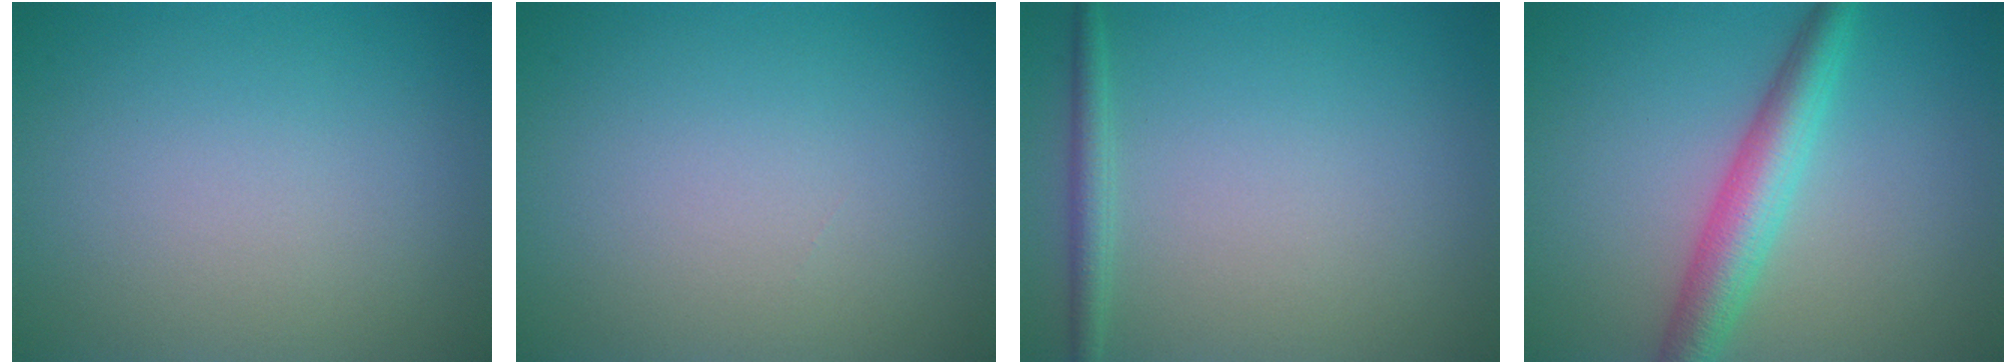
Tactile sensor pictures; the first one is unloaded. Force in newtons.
{"total": 0.0}
{"total": 1.6, "press": 1.6, "slide": 0.1}
{"total": 4.6, "press": 4.6, "slide": 0.0}